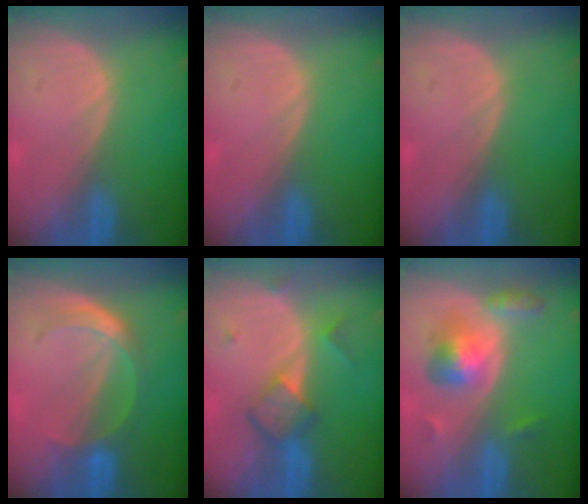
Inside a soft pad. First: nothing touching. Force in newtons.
{"total": 0.0}
{"total": 0.0}
{"total": 4.8, "press": 4.6, "slide": 1.3}
{"total": 5.1, "press": 5.1, "slide": 0.4}
{"total": 5.7, "press": 5.7, "slide": 0.4}